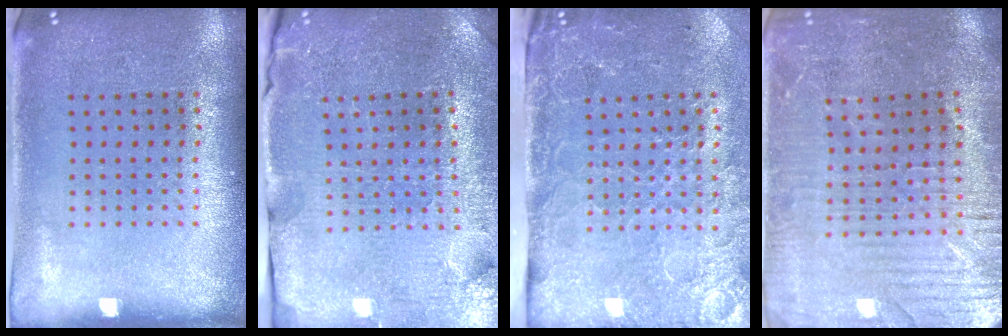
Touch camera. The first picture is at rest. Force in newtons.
{"total": 3.6, "press": 3.6, "slide": 0.4}
{"total": 4.6, "press": 3.7, "slide": 2.8}
{"total": 3.2, "press": 3.2, "slide": 0.6}